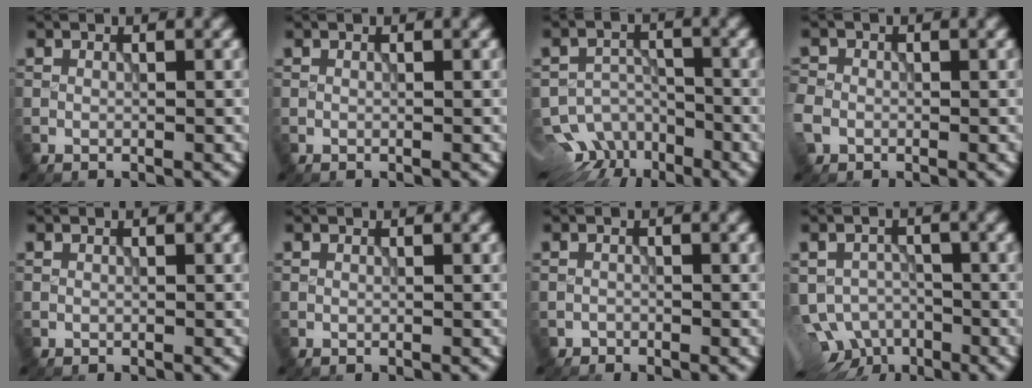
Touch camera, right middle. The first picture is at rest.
{"total": 0.0}
{"total": 9.9, "force": [-7.2, 6.1, 3.2], "torque": [-0.048, -0.021, -0.088]}
{"total": 3.6, "force": [-1.6, 3.0, 1.4], "torque": [-0.032, -0.005, -0.027]}
{"total": 0.0}
{"total": 0.0}
{"total": 0.9, "force": [-0.8, 0.4, -0.3], "torque": [0.009, 0.000, -0.015]}
{"total": 8.2, "force": [-5.0, 5.2, 3.9], "torque": [-0.049, -0.014, -0.064]}